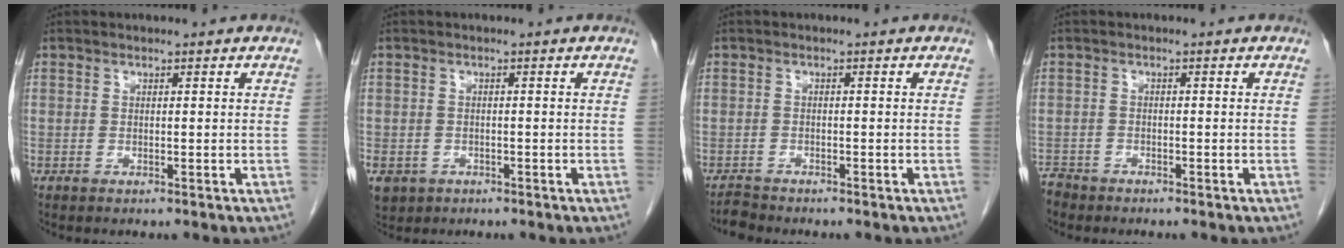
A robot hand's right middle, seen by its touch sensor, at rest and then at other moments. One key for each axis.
{"total": 6.9, "fx": -3.1, "fy": 5.6, "fz": 2.4, "tx": -0.069, "ty": -0.005, "tz": -0.044}
{"total": 1.3, "fx": -1.2, "fy": 0.0, "fz": 0.0, "tx": -0.005, "ty": -0.007, "tz": -0.022}
{"total": 2.2, "fx": -2.0, "fy": 0.7, "fz": 0.1, "tx": -0.006, "ty": -0.006, "tz": -0.041}